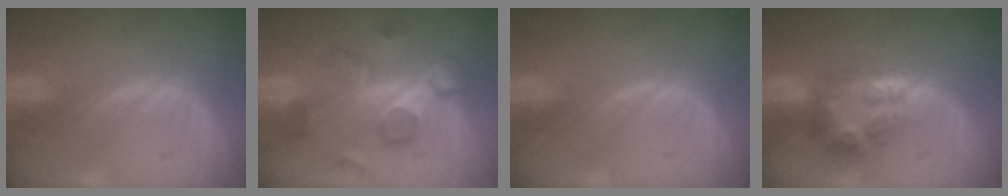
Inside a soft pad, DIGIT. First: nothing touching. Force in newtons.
{"total": 8.3, "press": 8.2, "slide": 1.4}
{"total": 0.0}
{"total": 7.7, "press": 6.7, "slide": 3.7}